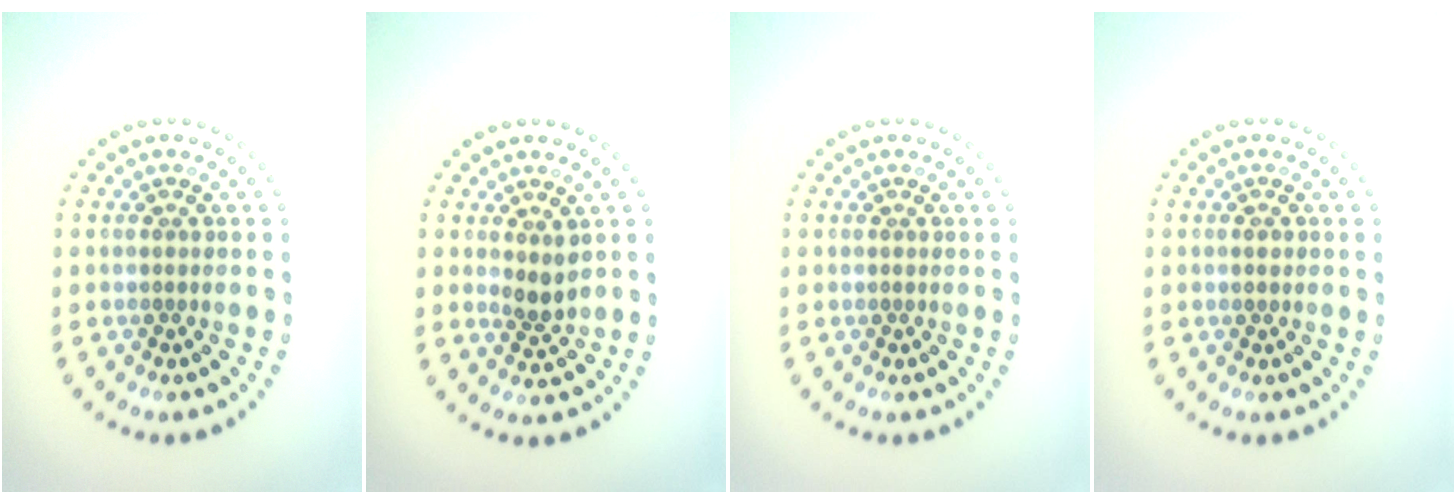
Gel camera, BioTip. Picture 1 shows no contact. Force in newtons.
{"total": 1.7, "press": 1.5, "slide": 0.8}
{"total": 0.0}
{"total": 0.9, "press": 0.9, "slide": 0.0}